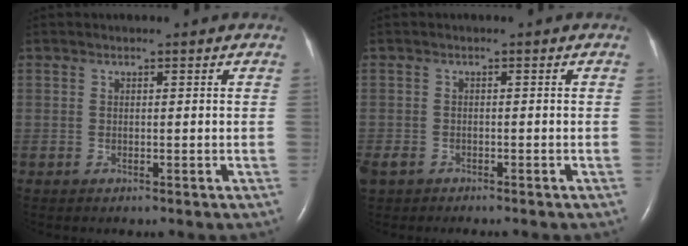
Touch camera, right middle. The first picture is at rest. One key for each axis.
{"total": 4.4, "fx": -3.2, "fy": 2.3, "fz": 1.8, "tx": -0.040, "ty": -0.005, "tz": -0.052}